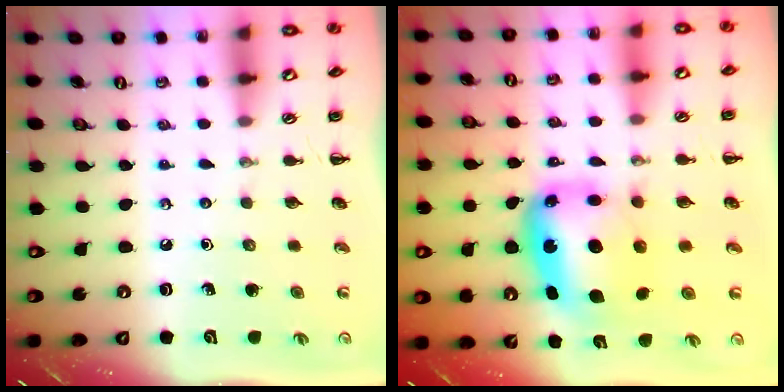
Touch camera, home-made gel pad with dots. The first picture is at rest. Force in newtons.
{"total": 9.9, "press": 9.5, "slide": 2.7}